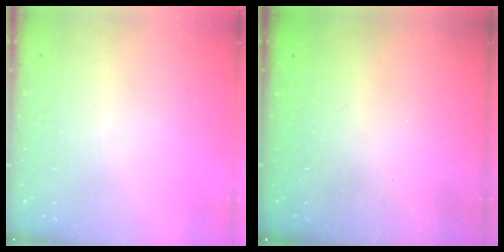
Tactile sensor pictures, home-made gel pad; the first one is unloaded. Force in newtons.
{"total": 2.4, "press": 2.3, "slide": 0.8}